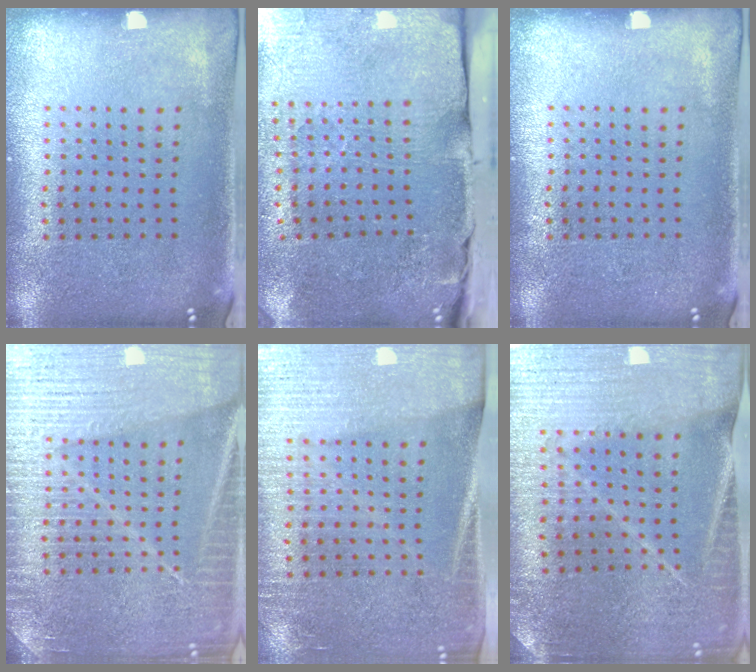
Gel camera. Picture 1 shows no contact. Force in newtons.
{"total": 4.5, "press": 3.7, "slide": 2.5}
{"total": 0.0}
{"total": 6.8, "press": 6.7, "slide": 0.8}
{"total": 3.4, "press": 3.0, "slide": 1.6}
{"total": 3.0, "press": 3.0, "slide": 0.3}